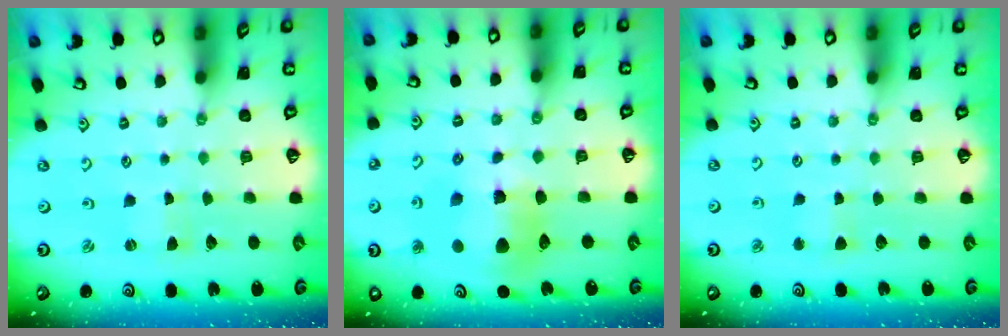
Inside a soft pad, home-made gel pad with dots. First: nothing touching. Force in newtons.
{"total": 14.2, "press": 14.1, "slide": 2.0}
{"total": 3.5, "press": 3.4, "slide": 0.4}